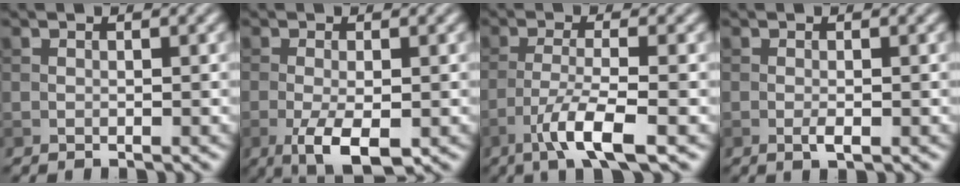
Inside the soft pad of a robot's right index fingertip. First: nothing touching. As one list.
[{"total": 4.4, "force": [-1.7, 1.5, 3.8], "torque": [-0.076, -0.009, -0.029]}, {"total": 5.2, "force": [-2.7, 0.8, 4.3], "torque": [-0.079, 0.000, -0.057]}, {"total": 1.1, "force": [-0.4, 0.3, 1.0], "torque": [-0.022, -0.003, -0.008]}]